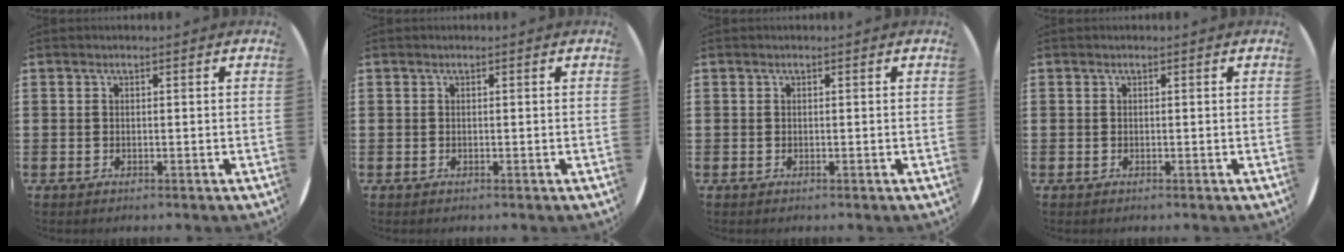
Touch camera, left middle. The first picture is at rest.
{"total": 0.0}
{"total": 0.0}
{"total": 0.0}